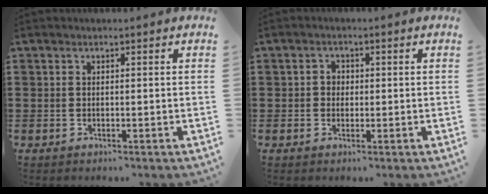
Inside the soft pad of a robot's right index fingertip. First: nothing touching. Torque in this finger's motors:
{"motor_torque": [0.40, -0.27, 0.08, 0.03]}